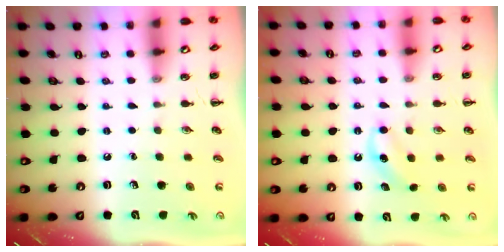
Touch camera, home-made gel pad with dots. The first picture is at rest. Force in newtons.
{"total": 5.4, "press": 5.2, "slide": 1.5}